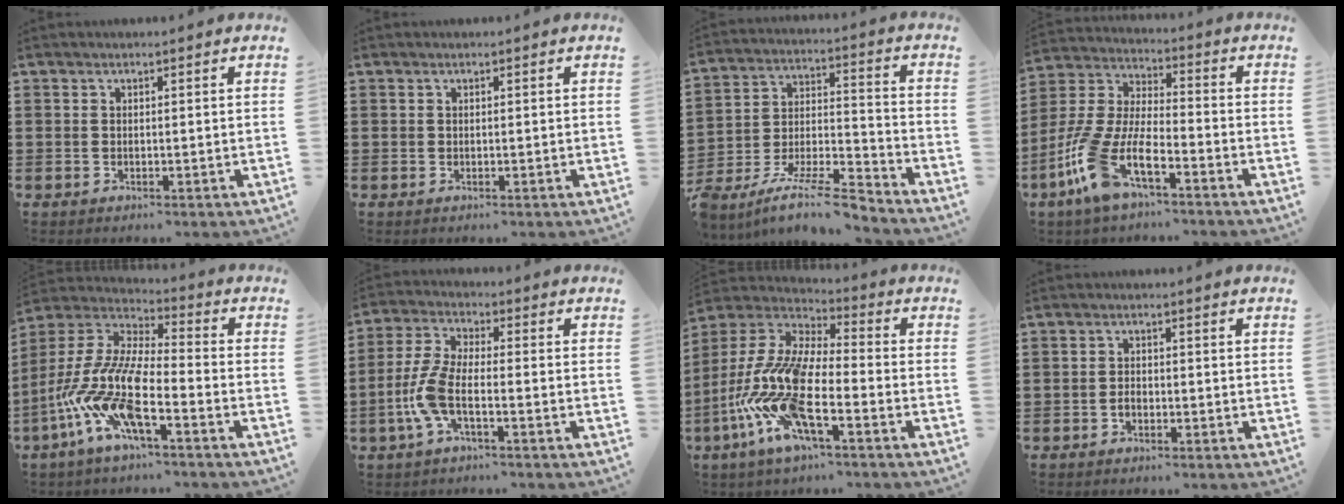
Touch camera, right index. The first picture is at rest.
{"total": 0.0}
{"total": 9.9, "force": [-8.8, 0.8, 4.4], "torque": [-0.079, 0.015, -0.174]}
{"total": 10.3, "force": [-6.2, 3.0, 7.6], "torque": [-0.205, -0.025, -0.132]}
{"total": 12.4, "force": [-7.4, 2.9, 9.4], "torque": [-0.246, -0.023, -0.162]}
{"total": 7.1, "force": [-2.7, 2.3, 6.1], "torque": [-0.161, -0.018, -0.058]}
{"total": 14.2, "force": [-7.1, 3.8, 11.8], "torque": [-0.286, -0.017, -0.150]}
{"total": 1.4, "force": [-0.8, 0.7, 0.9], "torque": [-0.020, 0.000, -0.015]}